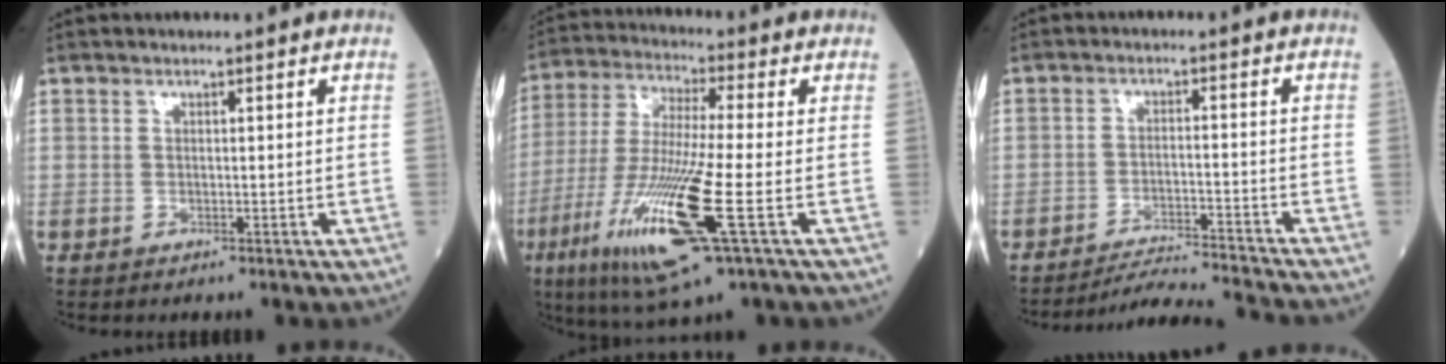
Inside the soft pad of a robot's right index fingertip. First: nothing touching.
{"total": 17.1, "force": [-6.1, 0.7, 15.9], "torque": [-0.344, -0.037, -0.115]}
{"total": 9.2, "force": [-8.7, -2.8, 0.8], "torque": [-0.012, -0.011, -0.147]}